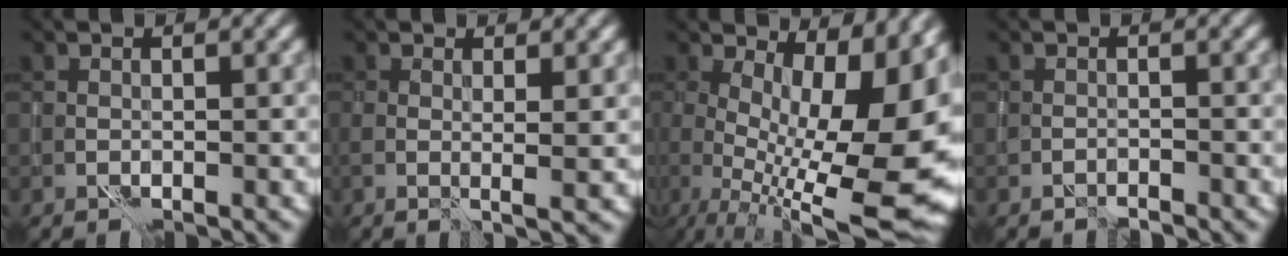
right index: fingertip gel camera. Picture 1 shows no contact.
{"total": 2.3, "force": [0.5, 0.5, 2.2], "torque": [-0.033, -0.002, 0.008]}
{"total": 15.1, "force": [-0.2, 5.7, 14.0], "torque": [-0.174, -0.010, 0.021]}
{"total": 1.0, "force": [-1.0, 0.0, 0.0], "torque": [0.000, 0.003, -0.021]}